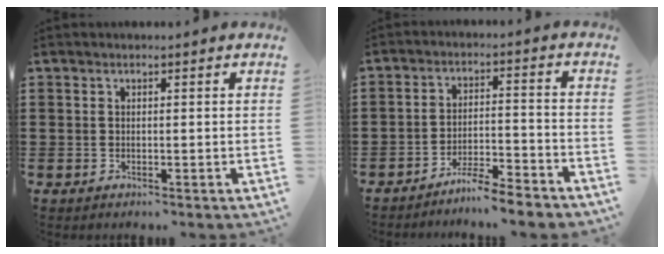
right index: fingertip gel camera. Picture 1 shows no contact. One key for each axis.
{"total": 5.5, "fx": -5.2, "fy": -0.3, "fz": 1.6, "tx": -0.035, "ty": -0.002, "tz": -0.105}